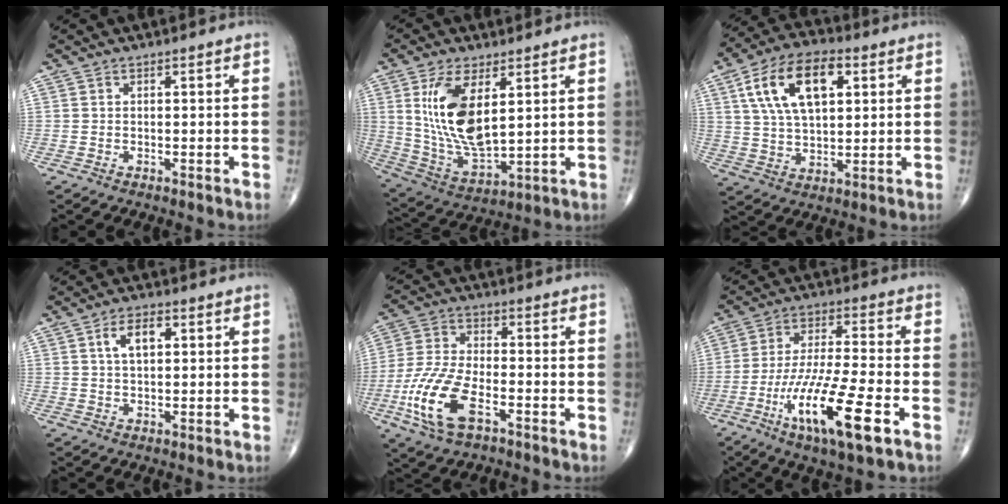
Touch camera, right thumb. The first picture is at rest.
{"total": 15.2, "force": [4.3, 6.7, 12.9], "torque": [-0.249, -0.026, 0.098]}
{"total": 15.6, "force": [5.3, 8.1, 12.3], "torque": [-0.211, 0.003, 0.093]}
{"total": 5.4, "force": [1.6, 2.8, 4.3], "torque": [-0.074, 0.005, 0.026]}
{"total": 13.6, "force": [-5.6, 6.2, 10.7], "torque": [-0.230, 0.017, -0.108]}
{"total": 16.7, "force": [-7.2, 3.1, 14.8], "torque": [-0.289, 0.011, -0.125]}